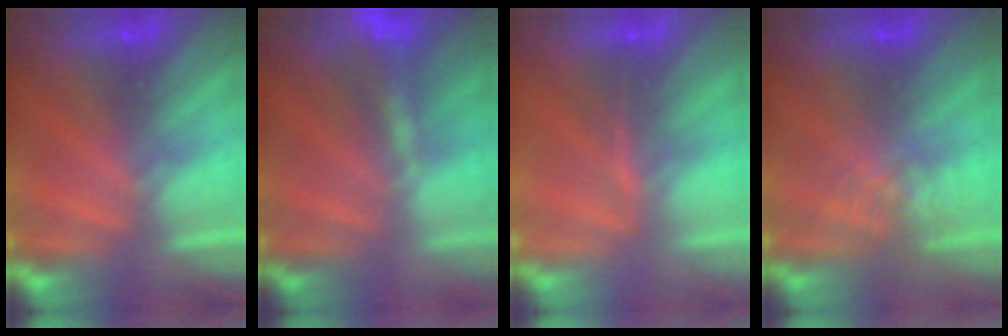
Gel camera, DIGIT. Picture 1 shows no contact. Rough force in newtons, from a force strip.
{"total": 5.8}
{"total": 3.5}
{"total": 3.6}